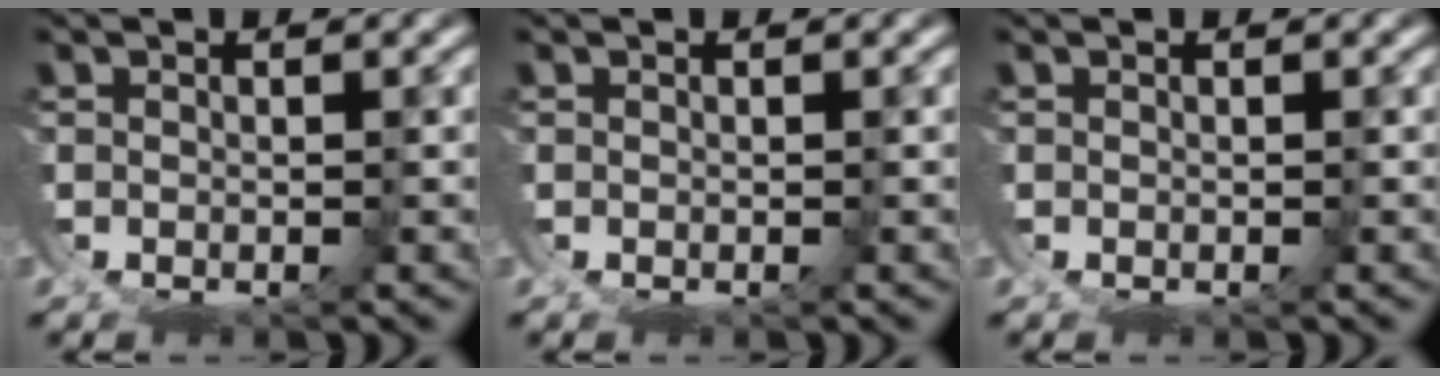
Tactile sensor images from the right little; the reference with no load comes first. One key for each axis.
{"total": 0.0}
{"total": 0.0}